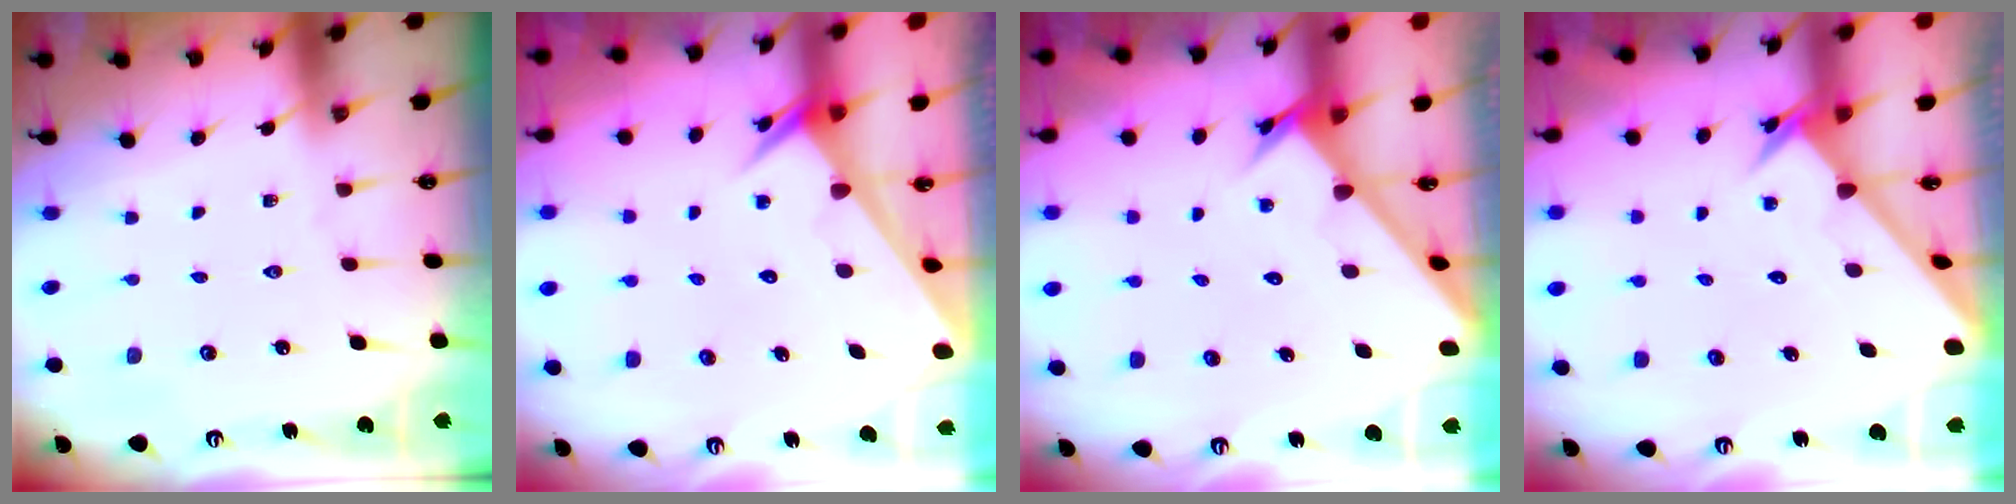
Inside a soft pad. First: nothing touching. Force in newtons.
{"total": 2.6, "press": 2.6, "slide": 0.1}
{"total": 2.4, "press": 2.4, "slide": 0.1}
{"total": 2.6, "press": 2.6, "slide": 0.2}